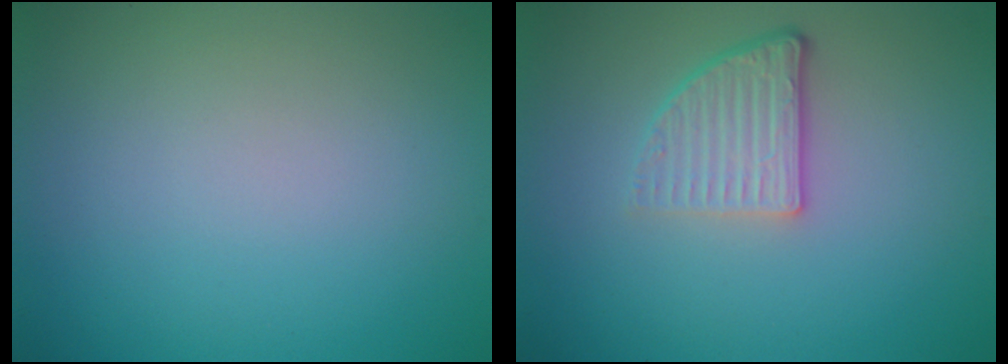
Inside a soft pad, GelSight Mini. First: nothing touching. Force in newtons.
{"total": 3.3, "press": 2.5, "slide": 2.2}